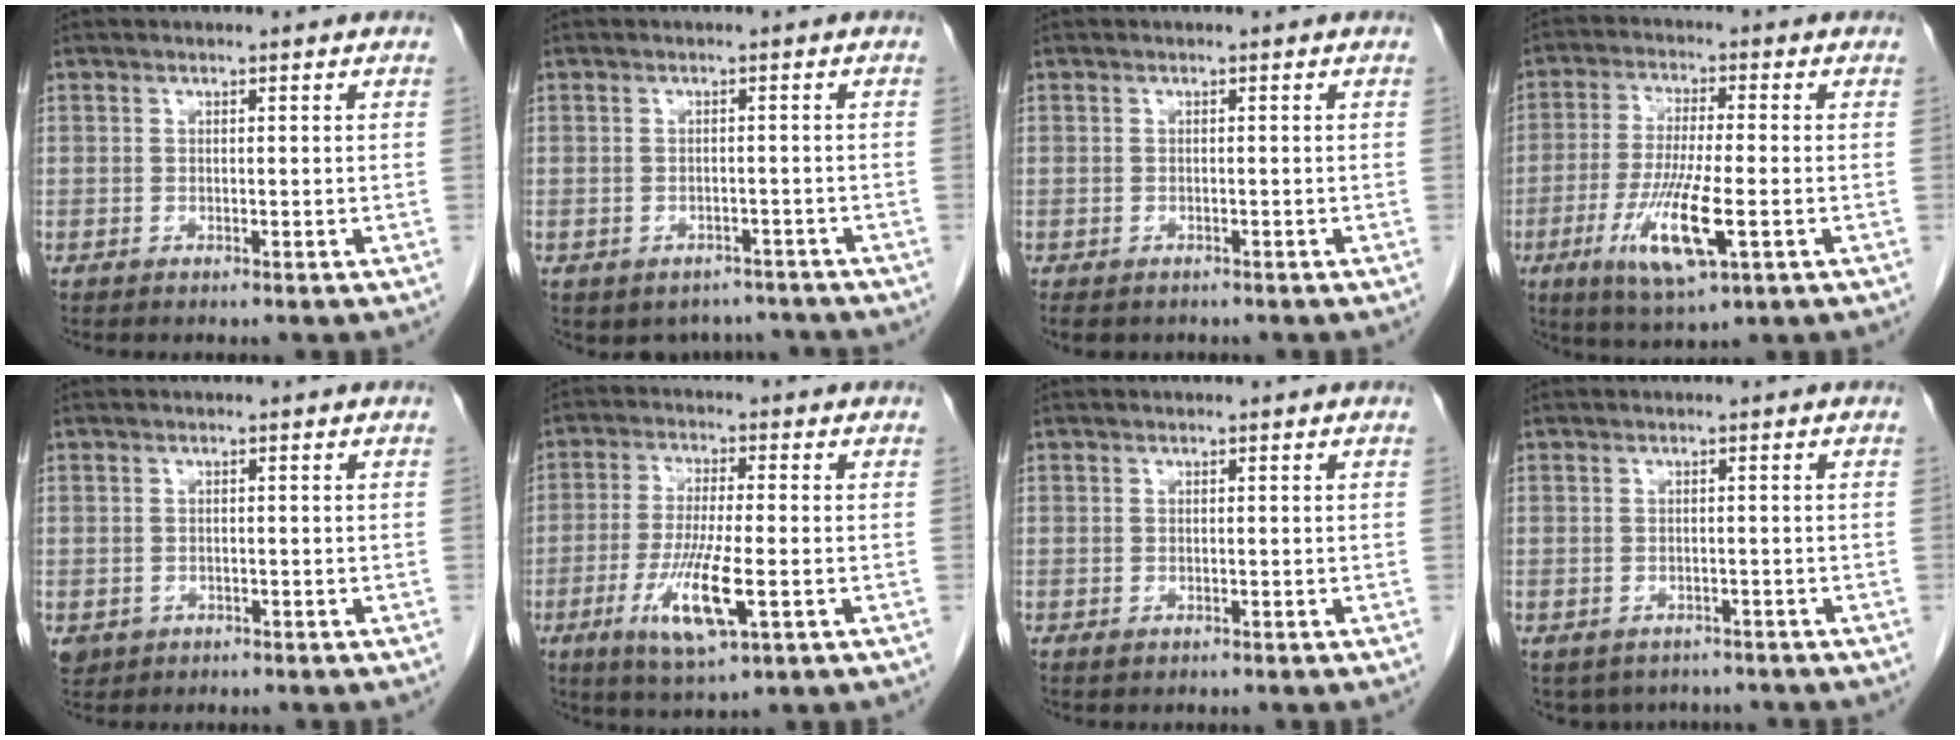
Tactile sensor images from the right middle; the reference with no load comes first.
{"total": 5.2, "force": [-4.2, 3.0, 0.1], "torque": [0.010, 0.014, -0.050]}
{"total": 3.7, "force": [-2.9, 2.0, 1.1], "torque": [-0.014, -0.003, -0.038]}
{"total": 10.6, "force": [-3.3, 1.3, 10.0], "torque": [-0.201, -0.022, -0.058]}
{"total": 3.0, "force": [-1.2, 2.7, 0.7], "torque": [-0.015, 0.000, -0.014]}
{"total": 9.5, "force": [-2.9, 1.2, 9.0], "torque": [-0.180, -0.021, -0.051]}
{"total": 0.8, "force": [-0.2, 0.5, 0.6], "torque": [-0.012, -0.003, 0.002]}
{"total": 5.1, "force": [-4.1, 2.9, 0.7], "torque": [0.001, 0.005, -0.050]}